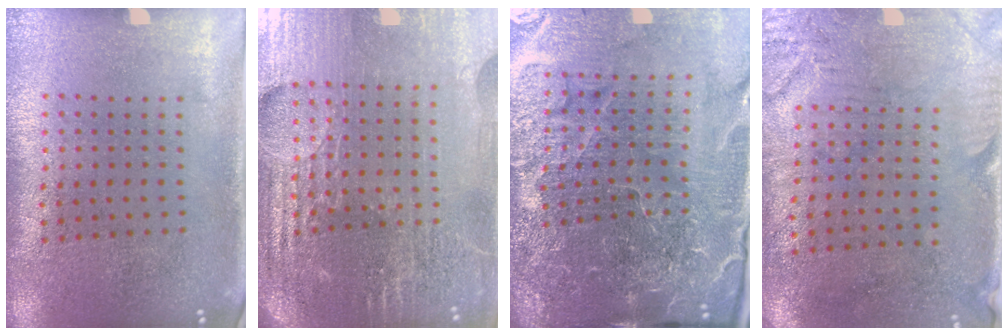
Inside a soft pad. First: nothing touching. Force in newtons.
{"total": 5.8, "press": 5.2, "slide": 2.6}
{"total": 6.7, "press": 5.9, "slide": 3.1}
{"total": 3.3, "press": 2.6, "slide": 2.0}